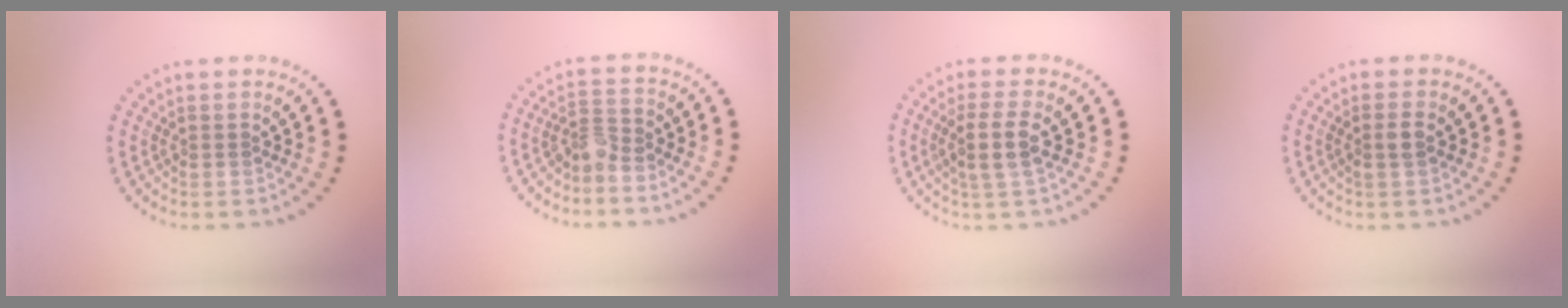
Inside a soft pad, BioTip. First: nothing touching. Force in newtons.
{"total": 2.1, "press": 1.5, "slide": 1.5}
{"total": 2.8, "press": 2.6, "slide": 1.2}
{"total": 1.3, "press": 1.1, "slide": 0.6}